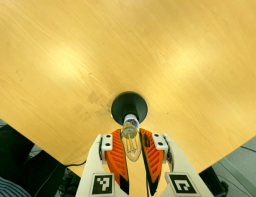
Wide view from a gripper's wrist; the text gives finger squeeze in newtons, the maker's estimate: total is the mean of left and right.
{"total": 21.2, "left": 25.0, "right": 17.3}